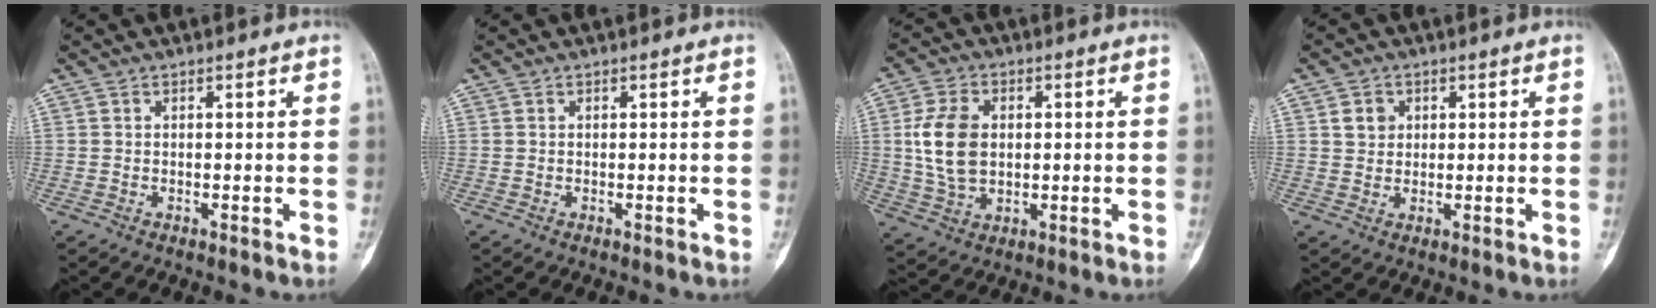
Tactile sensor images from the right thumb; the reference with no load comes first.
{"total": 0.0}
{"total": 10.3, "force": [1.0, 7.0, 7.4], "torque": [-0.137, 0.002, 0.023]}
{"total": 3.2, "force": [1.2, 2.7, 1.1], "torque": [-0.004, -0.005, 0.020]}